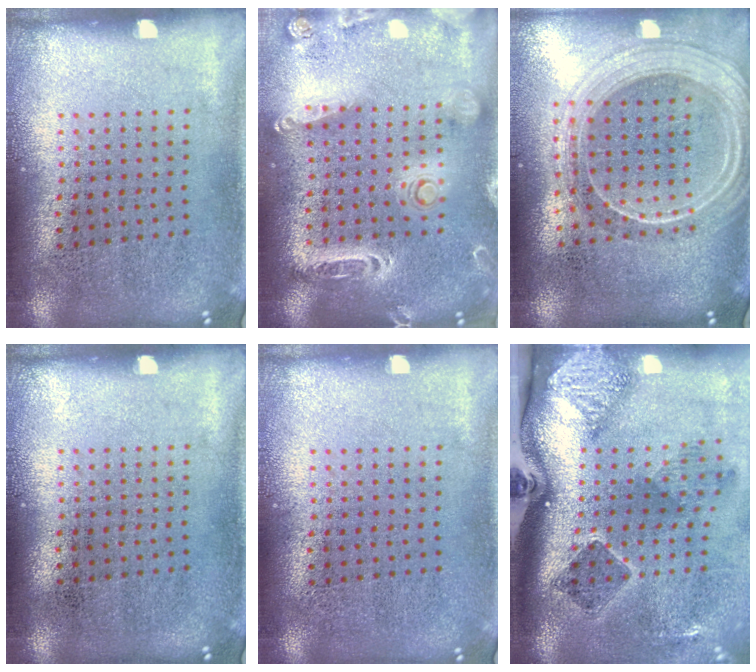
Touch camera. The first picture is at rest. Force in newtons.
{"total": 2.3, "press": 2.1, "slide": 0.9}
{"total": 2.3, "press": 2.0, "slide": 1.1}
{"total": 0.0}
{"total": 0.0}
{"total": 2.8, "press": 1.8, "slide": 2.1}